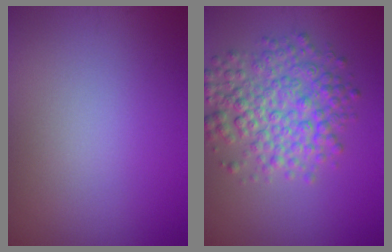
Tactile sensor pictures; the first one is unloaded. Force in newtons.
{"total": 5.9, "press": 5.9, "slide": 0.1}